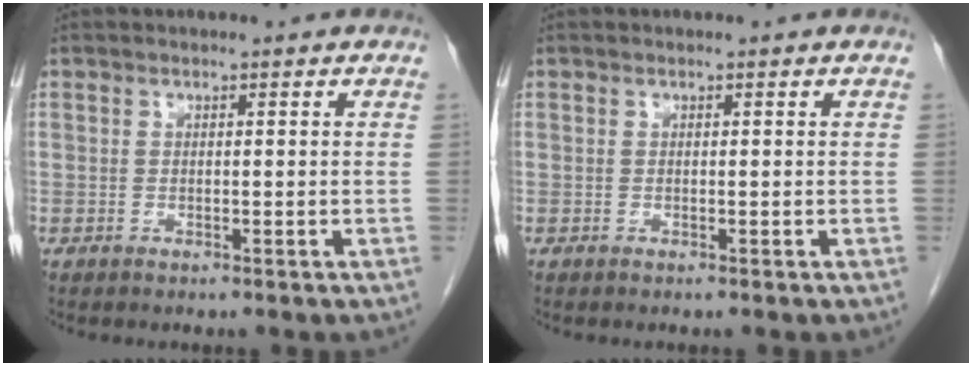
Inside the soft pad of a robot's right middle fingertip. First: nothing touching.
{"total": 0.0}